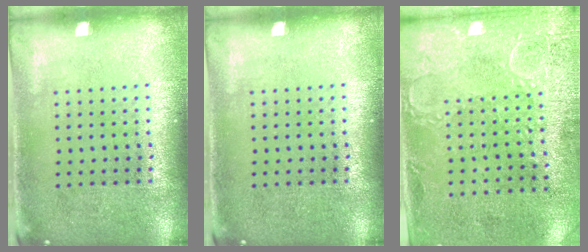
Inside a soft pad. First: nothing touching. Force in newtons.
{"total": 0.0}
{"total": 2.9, "press": 2.3, "slide": 1.7}